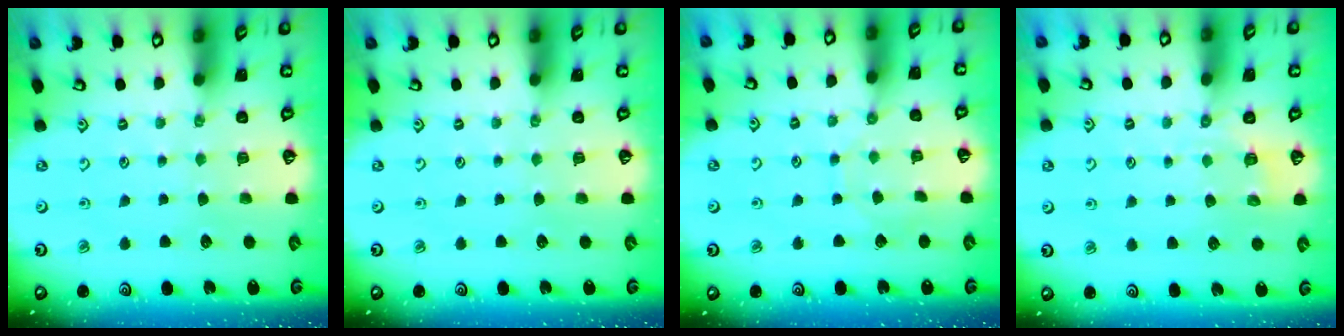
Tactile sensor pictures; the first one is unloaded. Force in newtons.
{"total": 0.0}
{"total": 5.2, "press": 5.2, "slide": 0.5}
{"total": 2.1, "press": 1.0, "slide": 1.9}